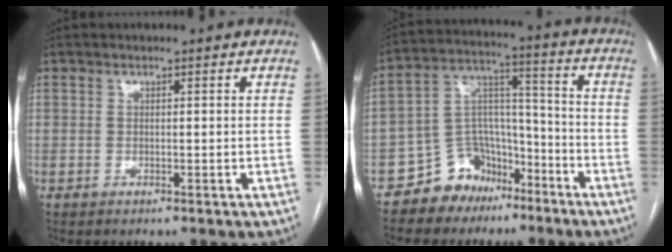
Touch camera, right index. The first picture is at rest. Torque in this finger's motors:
{"motor_torque": [0.26, -0.28, -0.23, -0.10]}